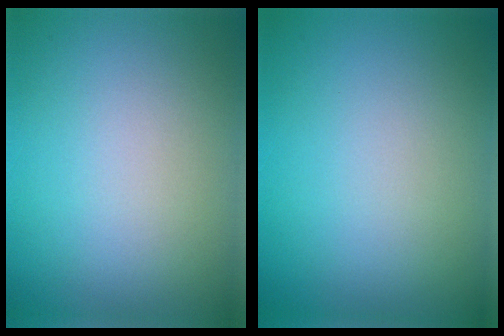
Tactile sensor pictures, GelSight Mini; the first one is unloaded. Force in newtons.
{"total": 0.0}